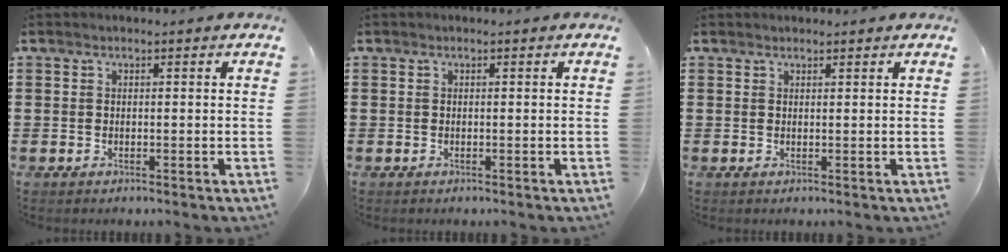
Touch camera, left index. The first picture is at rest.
{"total": 0.0}
{"total": 0.8, "force": [0.8, 0.2, 0.1], "torque": [-0.002, -0.001, 0.016]}